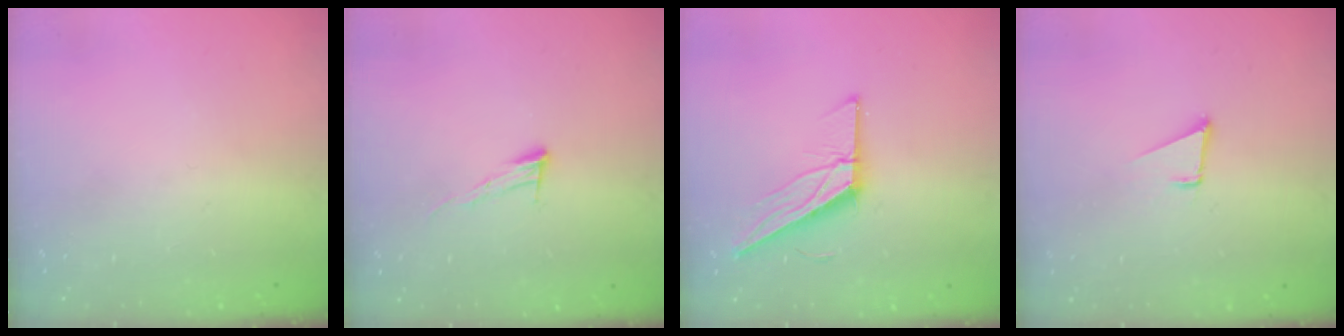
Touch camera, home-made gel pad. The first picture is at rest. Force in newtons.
{"total": 6.7, "press": 6.7, "slide": 0.4}
{"total": 11.5, "press": 11.5, "slide": 0.2}
{"total": 1.7, "press": 1.7, "slide": 0.1}